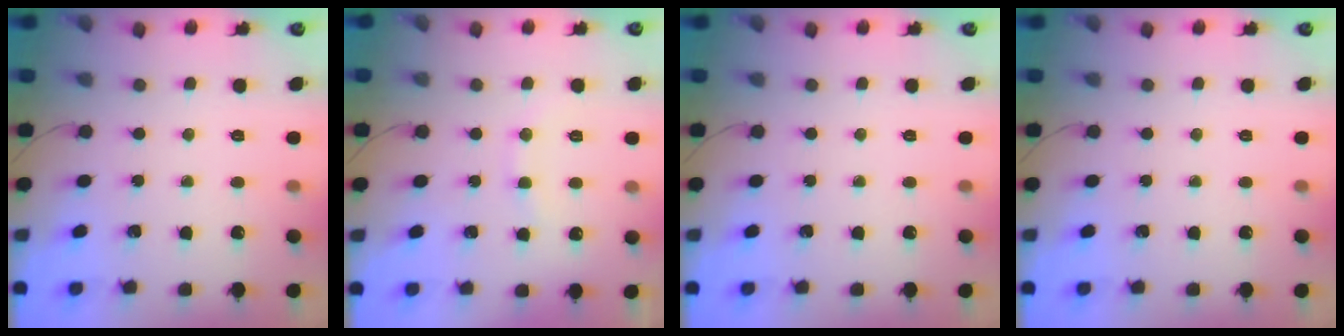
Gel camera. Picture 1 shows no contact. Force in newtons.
{"total": 7.5, "press": 7.4, "slide": 1.1}
{"total": 0.0}
{"total": 0.0}